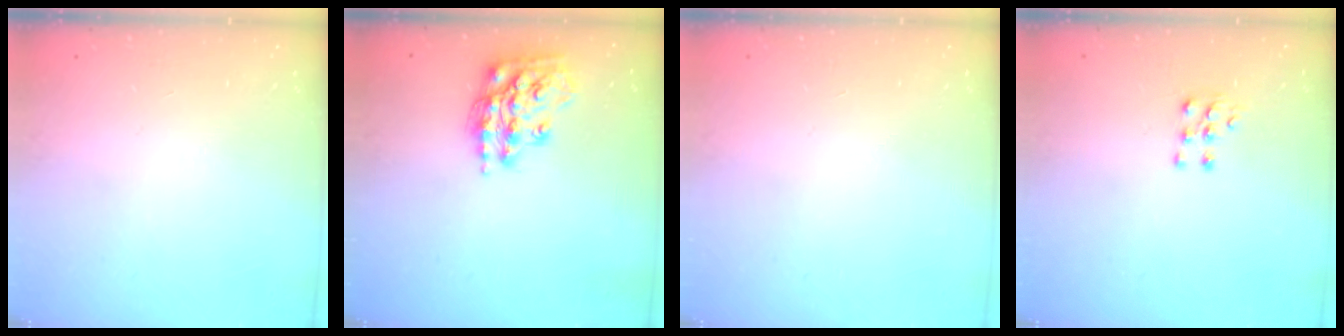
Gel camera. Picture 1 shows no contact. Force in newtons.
{"total": 16.3, "press": 16.2, "slide": 1.1}
{"total": 0.0}
{"total": 5.3, "press": 5.3, "slide": 0.4}